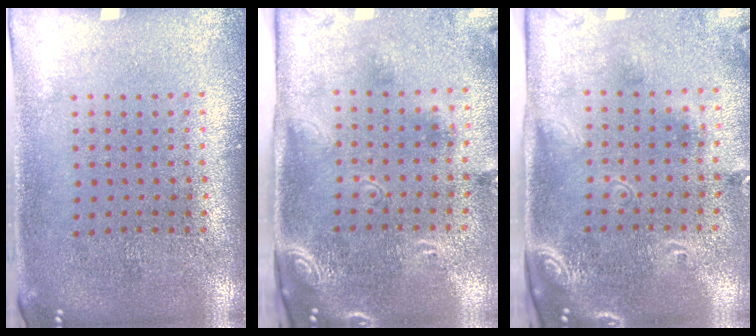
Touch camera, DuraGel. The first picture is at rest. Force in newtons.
{"total": 2.6, "press": 1.7, "slide": 2.0}
{"total": 2.5, "press": 1.7, "slide": 1.8}